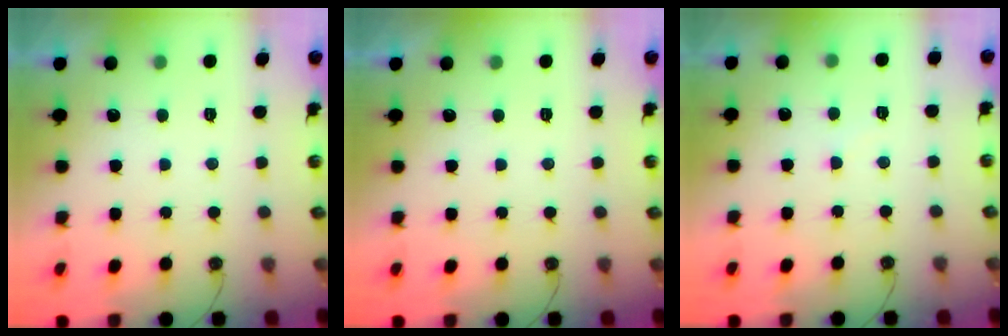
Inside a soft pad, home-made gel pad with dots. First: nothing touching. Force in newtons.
{"total": 0.0}
{"total": 3.2, "press": 3.2, "slide": 0.5}